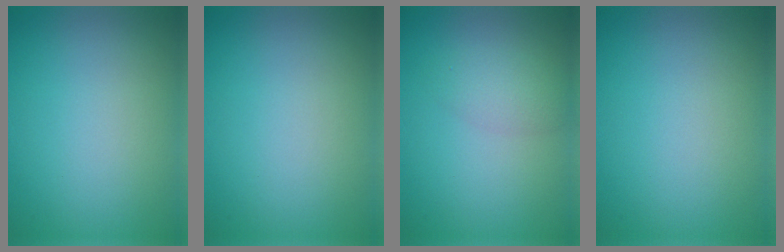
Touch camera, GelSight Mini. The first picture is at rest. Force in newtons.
{"total": 0.0}
{"total": 2.1, "press": 2.1, "slide": 0.0}
{"total": 0.0}